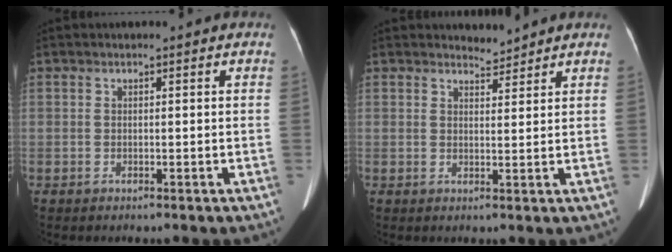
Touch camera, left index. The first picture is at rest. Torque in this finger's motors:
{"motor_torque": [1.04, -1.10, 0.09, 0.01]}